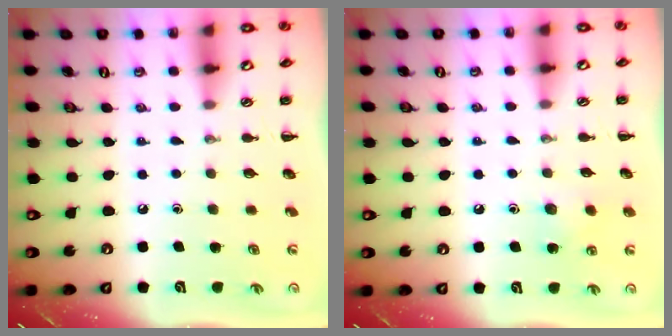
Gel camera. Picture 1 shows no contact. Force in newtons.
{"total": 5.9, "press": 5.7, "slide": 1.4}